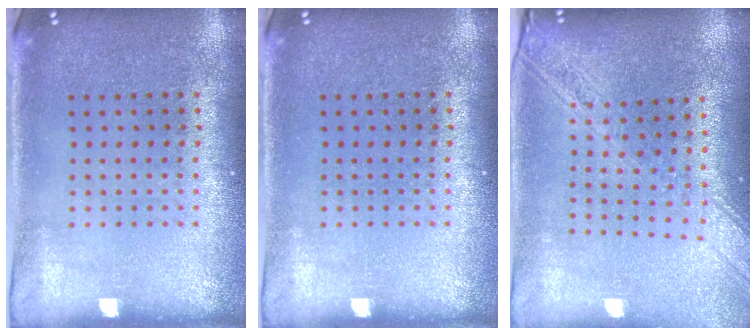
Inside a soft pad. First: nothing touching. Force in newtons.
{"total": 0.0}
{"total": 2.2, "press": 1.9, "slide": 1.2}